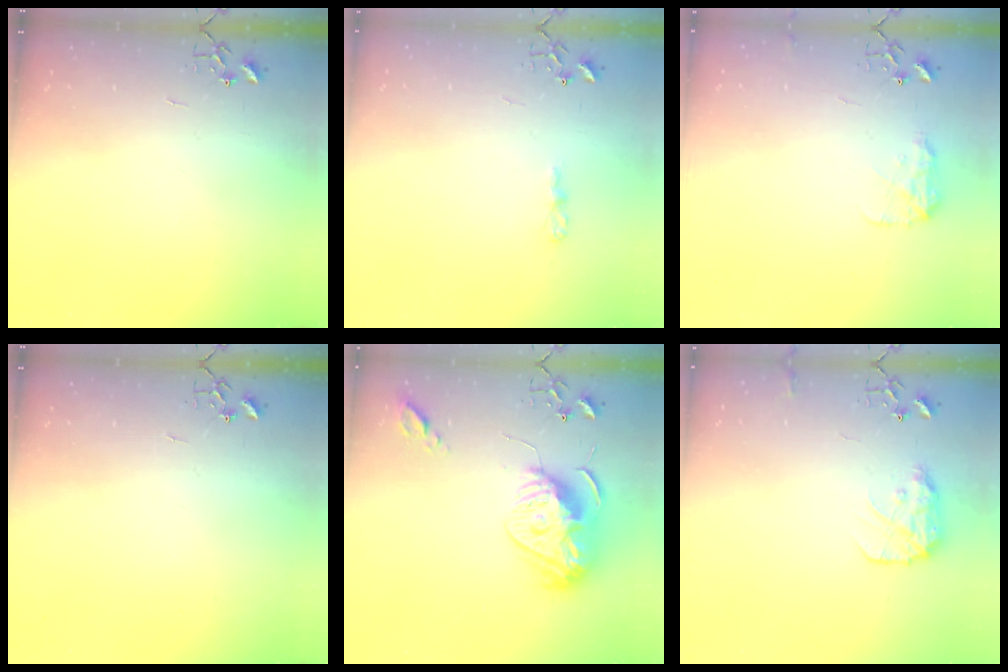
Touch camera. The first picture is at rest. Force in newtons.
{"total": 4.8, "press": 4.7, "slide": 0.6}
{"total": 8.7, "press": 8.6, "slide": 0.5}
{"total": 0.0}
{"total": 15.3, "press": 15.3, "slide": 1.3}
{"total": 10.8, "press": 10.8, "slide": 0.4}